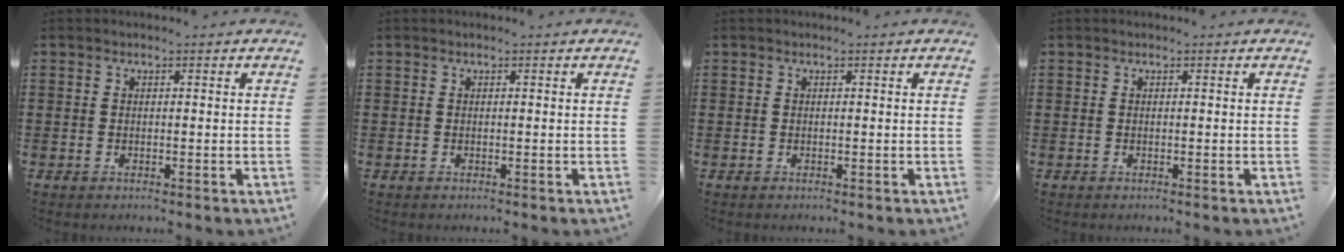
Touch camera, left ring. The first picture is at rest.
{"total": 0.0}
{"total": 0.0}
{"total": 0.0}